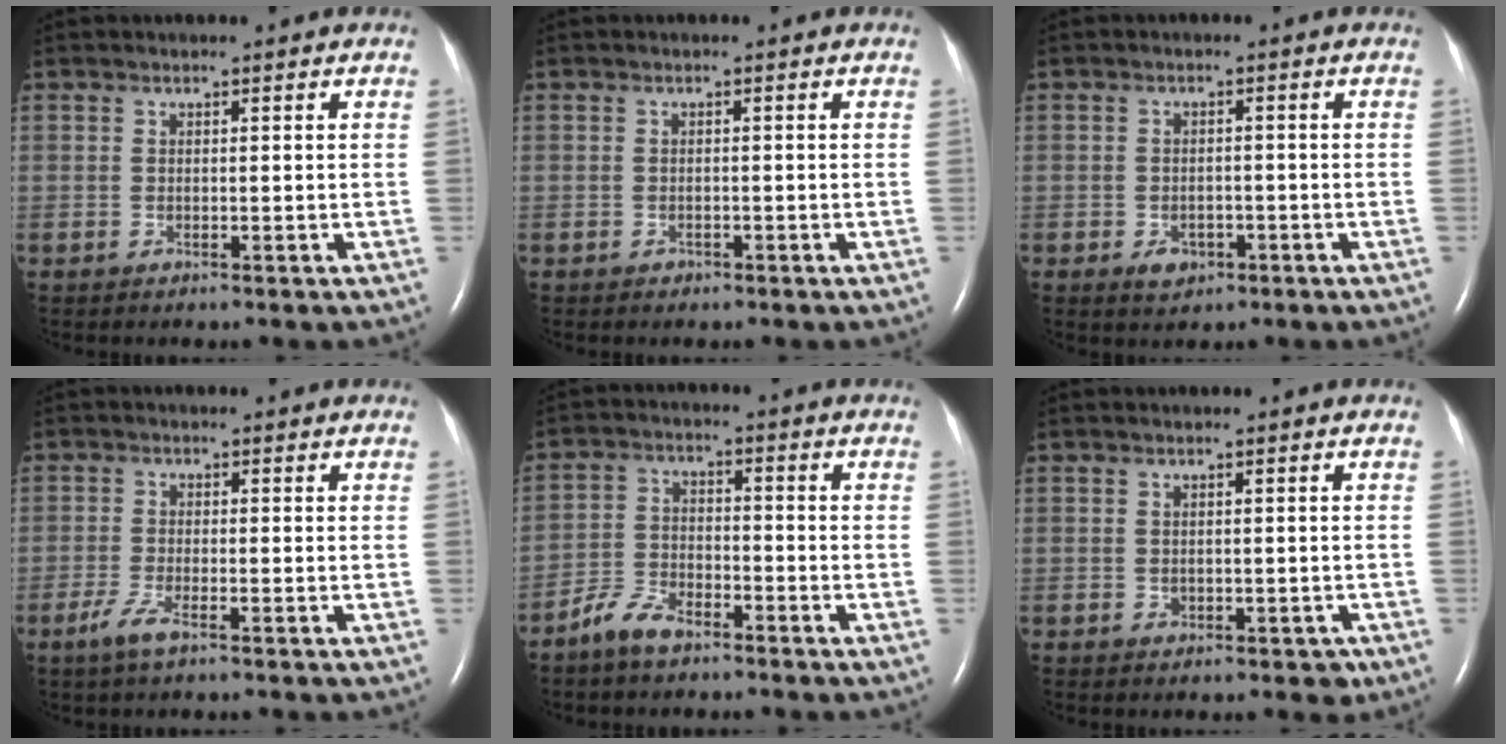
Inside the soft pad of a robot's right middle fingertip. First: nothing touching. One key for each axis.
{"total": 0.6, "fx": -0.4, "fy": 0.4, "fz": 0.0, "tx": -0.001, "ty": 0.002, "tz": -0.008}
{"total": 2.8, "fx": -1.4, "fy": 1.9, "fz": 1.4, "tx": -0.022, "ty": 0.001, "tz": -0.013}
{"total": 3.0, "fx": -1.9, "fy": 0.4, "fz": 2.2, "tx": -0.054, "ty": -0.006, "tz": -0.042}
{"total": 5.3, "fx": -4.4, "fy": 2.0, "fz": 2.4, "tx": -0.049, "ty": -0.002, "tz": -0.086}
{"total": 2.1, "fx": -0.8, "fy": 1.6, "fz": 1.1, "tx": -0.006, "ty": 0.003, "tz": -0.003}